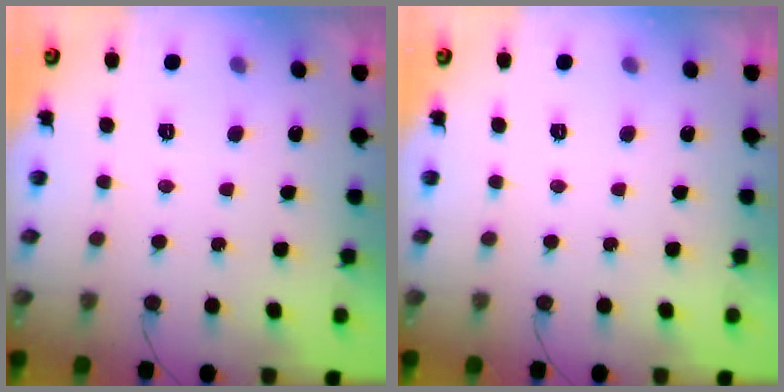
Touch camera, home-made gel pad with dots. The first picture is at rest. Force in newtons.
{"total": 0.0}